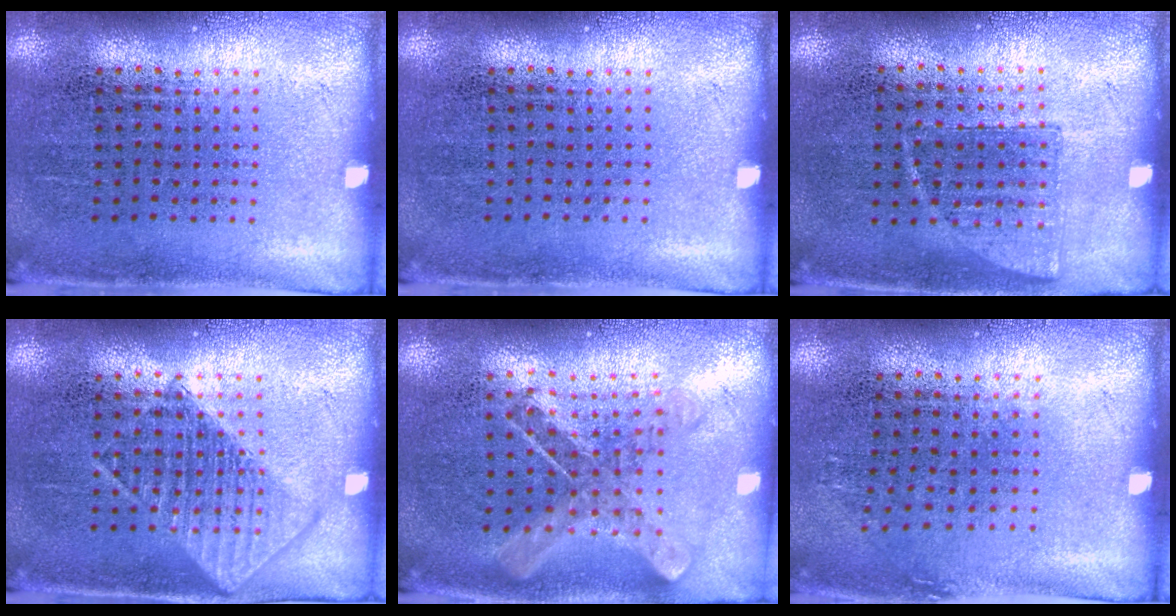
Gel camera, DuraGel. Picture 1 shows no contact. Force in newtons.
{"total": 0.0}
{"total": 0.7, "press": 0.7, "slide": 0.3}
{"total": 1.2, "press": 1.2, "slide": 0.2}
{"total": 0.8, "press": 0.8, "slide": 0.2}
{"total": 0.8, "press": 0.7, "slide": 0.5}